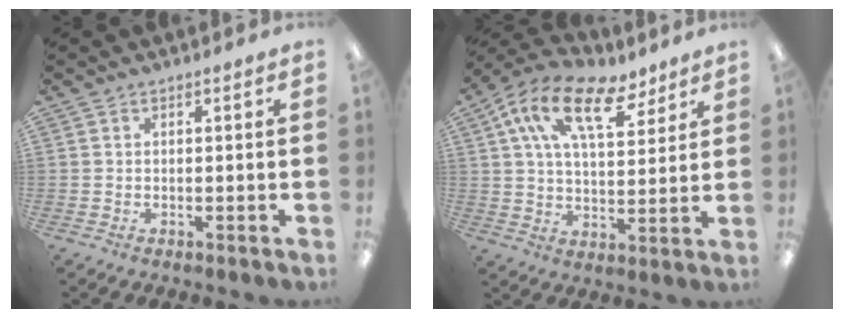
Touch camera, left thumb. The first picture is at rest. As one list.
[{"total": 16.3, "force": [9.0, 7.9, 11.1], "torque": [-0.190, -0.026, 0.157]}]